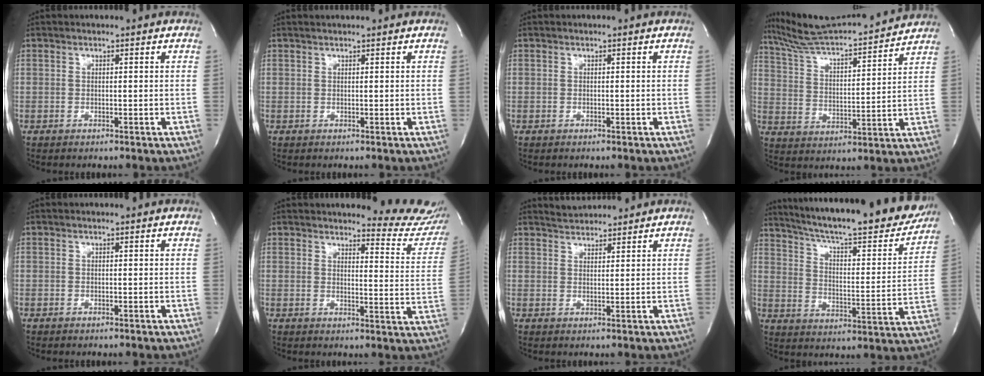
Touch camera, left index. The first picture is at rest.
{"total": 1.4, "force": [1.3, 0.0, 0.5], "torque": [-0.008, 0.014, 0.025]}
{"total": 0.0}
{"total": 17.2, "force": [16.3, 0.3, 5.4], "torque": [-0.101, 0.000, 0.255]}
{"total": 0.0}
{"total": 13.3, "force": [13.0, 1.5, 2.6], "torque": [-0.008, -0.092, 0.122]}
{"total": 3.7, "force": [3.7, 0.5, 0.2], "torque": [-0.009, 0.021, 0.065]}
{"total": 28.5, "force": [24.7, 4.5, 13.7], "torque": [-0.220, -0.044, 0.328]}